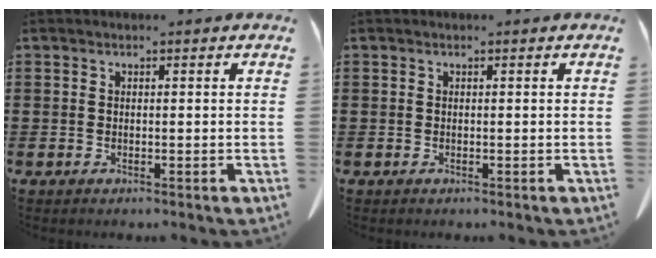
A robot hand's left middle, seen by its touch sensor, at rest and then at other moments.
{"total": 0.0}